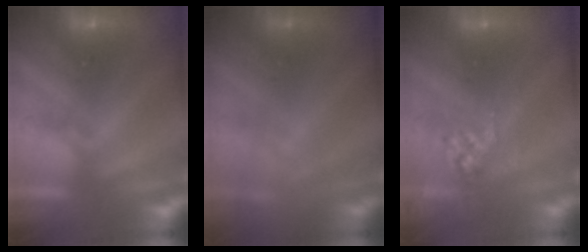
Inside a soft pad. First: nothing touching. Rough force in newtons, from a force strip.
{"total": 4.6}
{"total": 2.7}